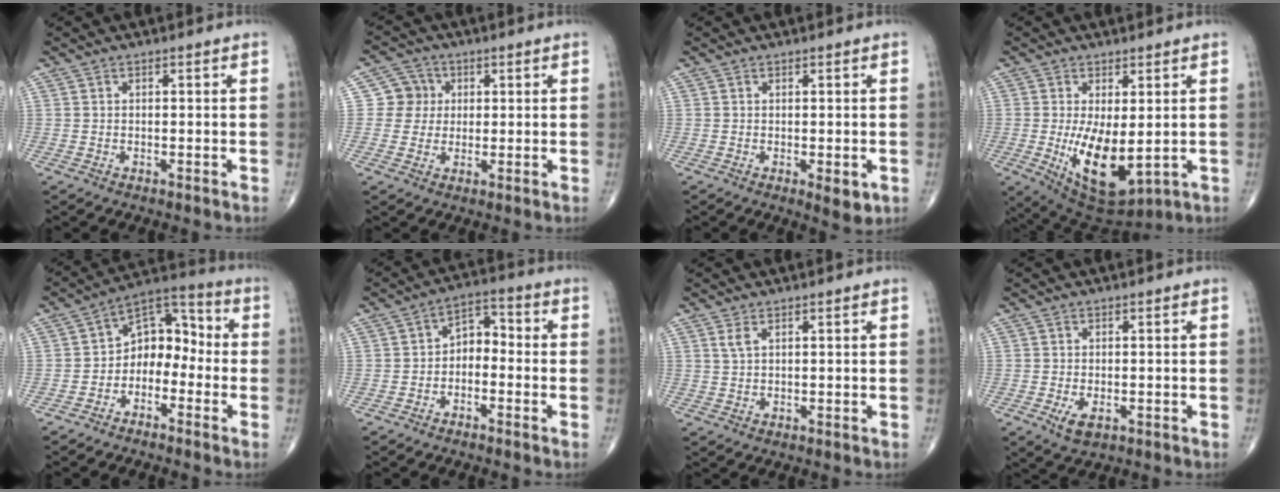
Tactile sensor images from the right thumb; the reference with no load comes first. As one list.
[{"total": 5.2, "force": [0.8, 5.1, 0.6], "torque": [0.026, 0.007, 0.007]}, {"total": 3.6, "force": [-1.0, 1.3, 3.2], "torque": [-0.036, -0.008, -0.010]}, {"total": 12.3, "force": [-1.4, 5.5, 10.9], "torque": [-0.172, -0.028, -0.002]}, {"total": 9.4, "force": [-2.6, 6.7, 6.0], "torque": [-0.055, 0.060, -0.063]}, {"total": 5.5, "force": [-1.6, 3.7, 3.6], "torque": [-0.035, 0.039, -0.043]}, {"total": 1.5, "force": [0.8, 0.6, 1.2], "torque": [-0.029, 0.005, 0.021]}, {"total": 3.3, "force": [-1.2, 1.7, 2.5], "torque": [-0.042, -0.005, -0.015]}]